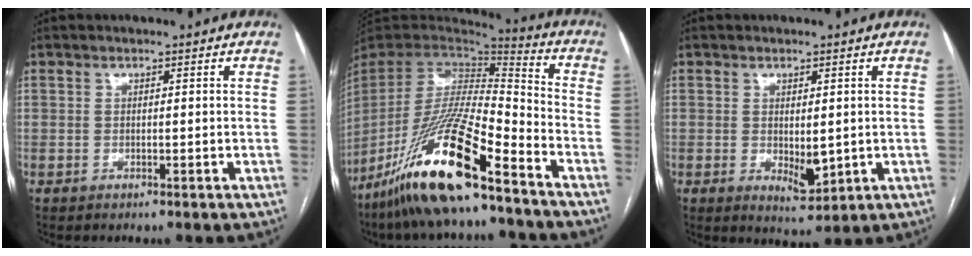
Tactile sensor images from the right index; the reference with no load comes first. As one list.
[{"total": 21.2, "force": [-14.3, 2.1, 15.6], "torque": [-0.325, -0.044, -0.271]}, {"total": 4.4, "force": [-0.3, 1.9, 4.0], "torque": [-0.061, -0.014, 0.006]}]